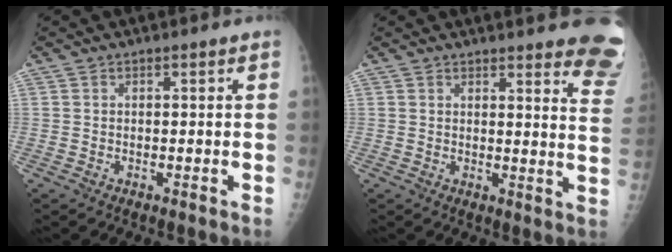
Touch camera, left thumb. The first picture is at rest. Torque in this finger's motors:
{"motor_torque": [2.59, 1.10, 0.88, -0.44, 0.16]}